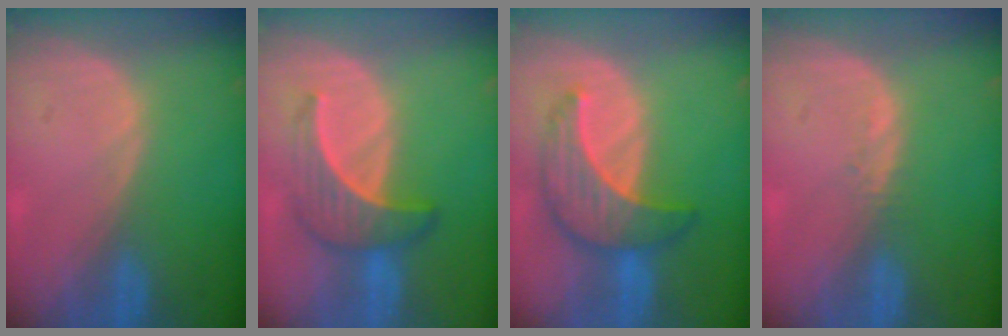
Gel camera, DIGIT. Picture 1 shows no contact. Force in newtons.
{"total": 6.3, "press": 6.0, "slide": 1.8}
{"total": 7.7, "press": 7.7, "slide": 0.4}
{"total": 0.9, "press": 0.8, "slide": 0.4}